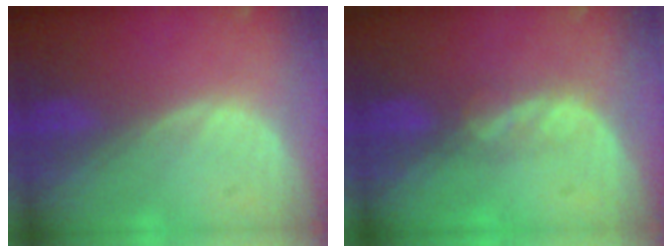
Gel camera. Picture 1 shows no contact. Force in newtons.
{"total": 3.1, "press": 2.7, "slide": 1.6}